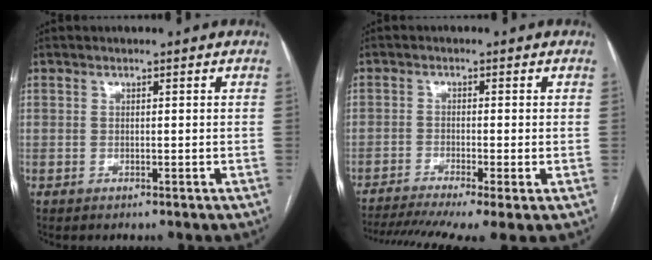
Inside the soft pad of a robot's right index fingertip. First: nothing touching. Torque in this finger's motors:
{"motor_torque": [1.53, -0.61, 0.54, 0.12]}